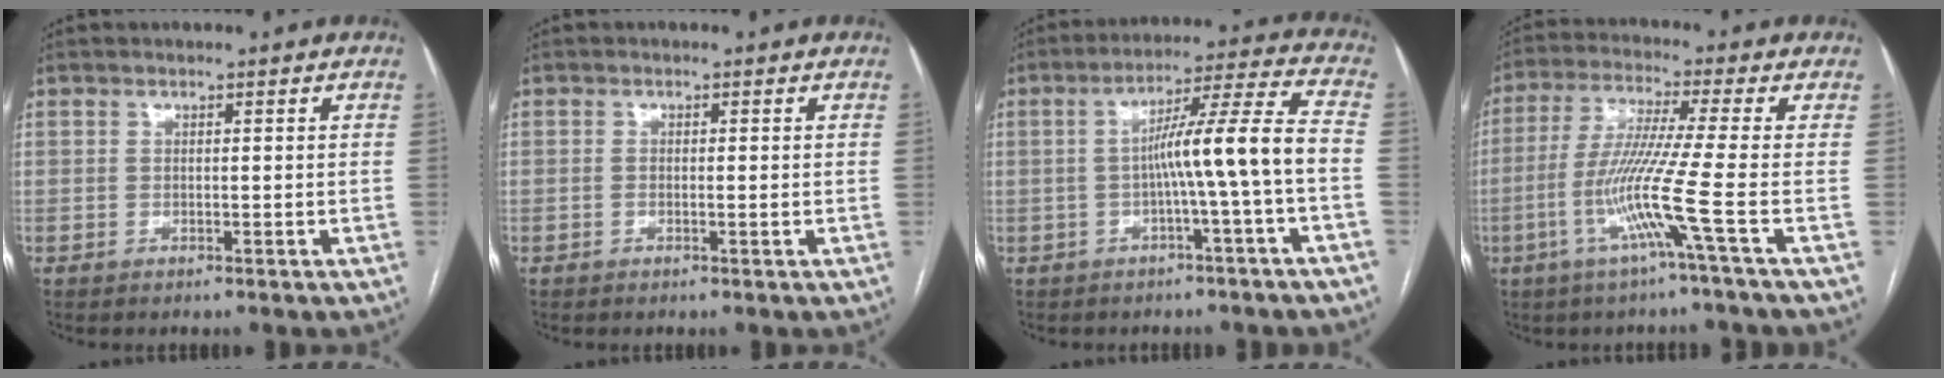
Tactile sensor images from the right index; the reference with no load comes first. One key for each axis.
{"total": 0.8, "fx": -0.1, "fy": 0.2, "fz": 0.8, "tx": -0.012, "ty": 0.003, "tz": 0.001}
{"total": 10.3, "fx": -2.1, "fy": -1.5, "fz": 10.0, "tx": -0.159, "ty": 0.027, "tz": -0.031}
{"total": 10.2, "fx": -3.8, "fy": -2.5, "fz": 9.1, "tx": -0.185, "ty": -0.017, "tz": -0.079}